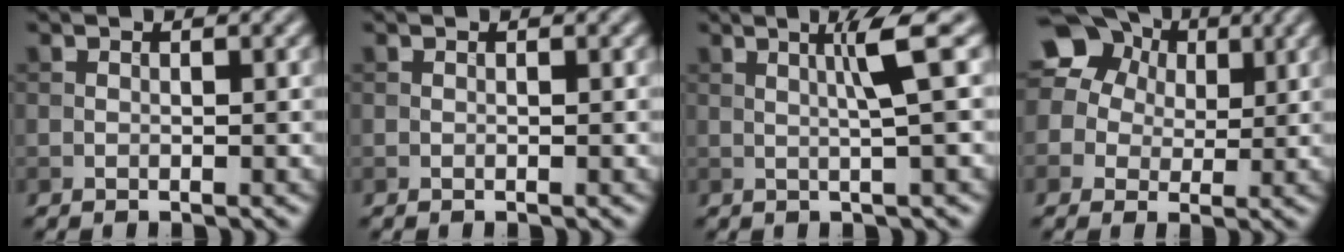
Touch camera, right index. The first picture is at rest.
{"total": 0.0}
{"total": 3.4, "force": [0.8, 0.1, 3.3], "torque": [-0.058, 0.009, 0.014]}
{"total": 14.0, "force": [6.1, 10.9, 6.4], "torque": [-0.152, 0.036, 0.097]}